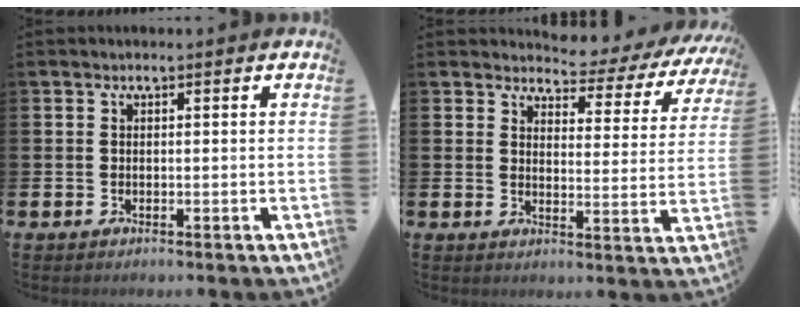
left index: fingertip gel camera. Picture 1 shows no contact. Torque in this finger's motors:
{"motor_torque": [1.02, -1.11, 0.21, 0.01]}